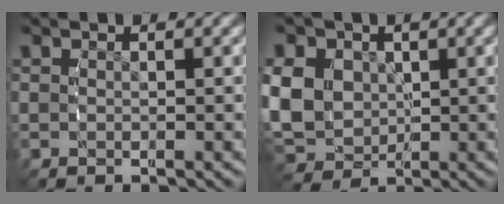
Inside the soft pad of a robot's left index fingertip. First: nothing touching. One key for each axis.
{"total": 8.2, "fx": -0.2, "fy": 7.4, "fz": 3.5, "tx": -0.100, "ty": -0.032, "tz": 0.007}